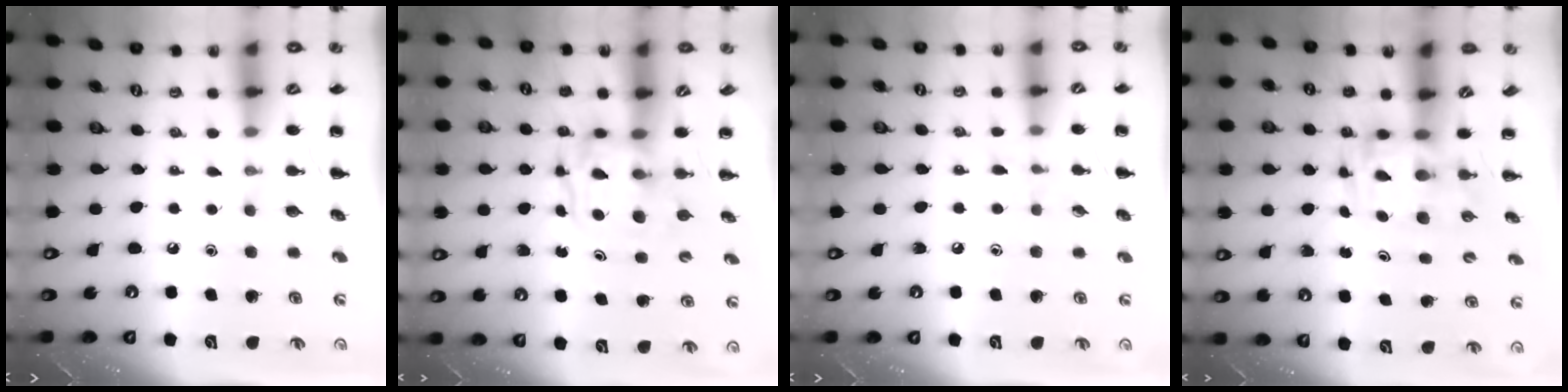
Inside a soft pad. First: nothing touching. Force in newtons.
{"total": 3.6, "press": 3.6, "slide": 0.4}
{"total": 6.4, "press": 6.1, "slide": 2.2}
{"total": 3.7, "press": 3.6, "slide": 0.7}